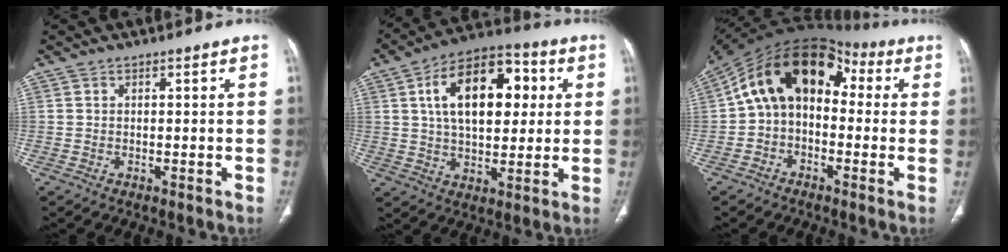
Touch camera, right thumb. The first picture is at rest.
{"total": 18.5, "force": [4.5, 10.5, 14.6], "torque": [-0.202, 0.013, 0.070]}
{"total": 15.3, "force": [1.2, 10.7, 10.9], "torque": [-0.152, 0.055, 0.000]}